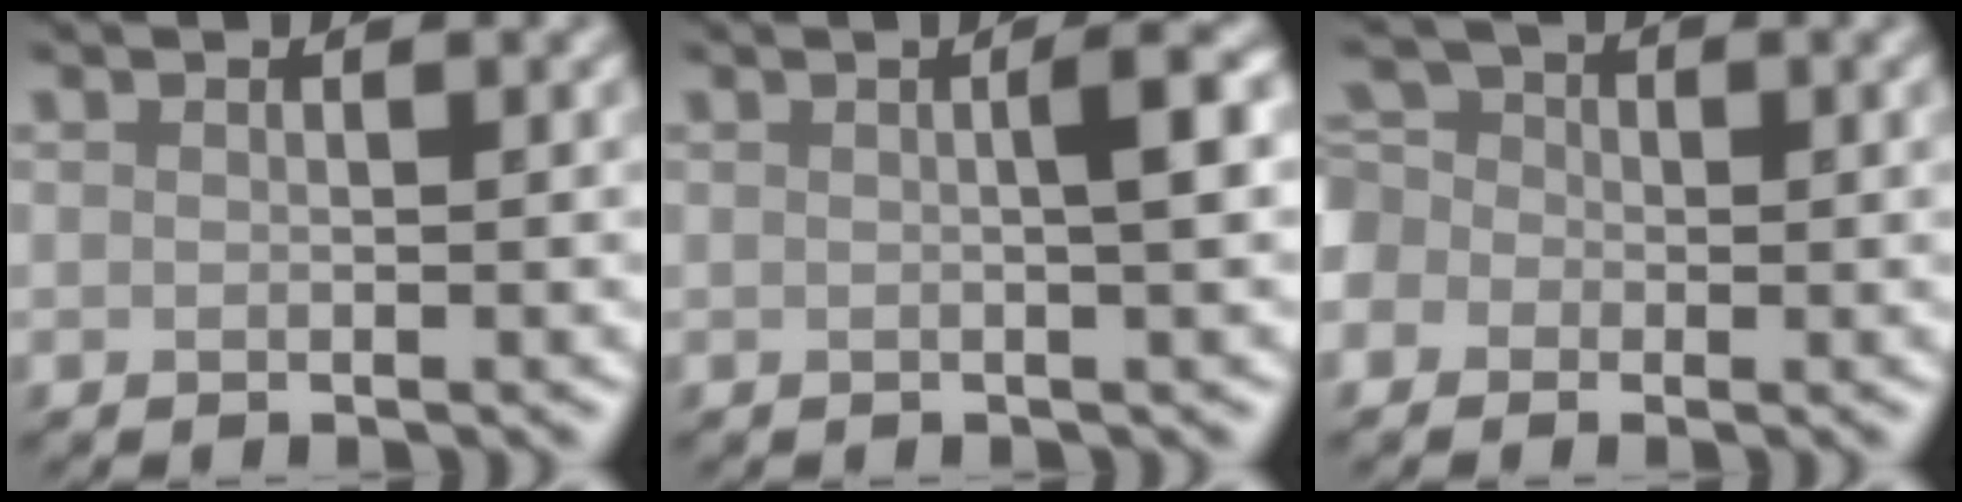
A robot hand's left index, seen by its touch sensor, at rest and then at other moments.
{"total": 2.7, "force": [0.2, 0.5, 2.6], "torque": [-0.034, 0.008, -0.002]}
{"total": 4.5, "force": [-0.9, 3.9, 2.0], "torque": [-0.048, 0.018, -0.025]}